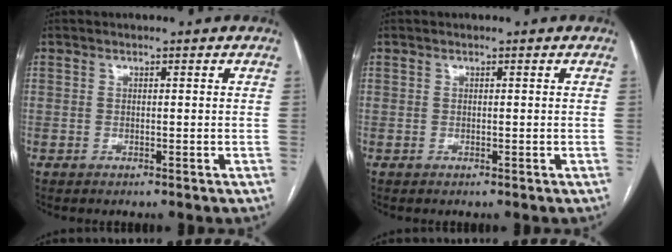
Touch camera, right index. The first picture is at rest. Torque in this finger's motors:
{"motor_torque": [0.01, -0.05, 0.00, 0.01]}